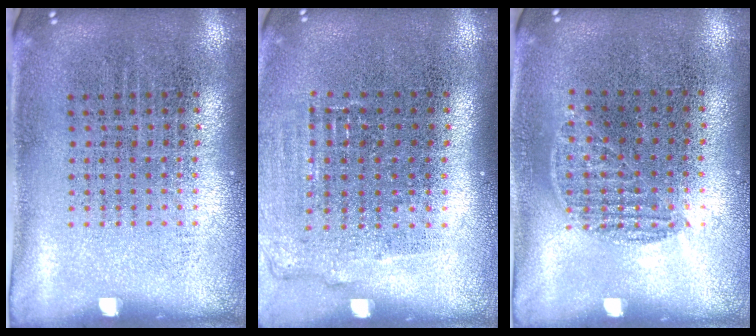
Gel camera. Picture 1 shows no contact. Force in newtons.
{"total": 1.1, "press": 1.1, "slide": 0.4}
{"total": 0.8, "press": 0.7, "slide": 0.5}